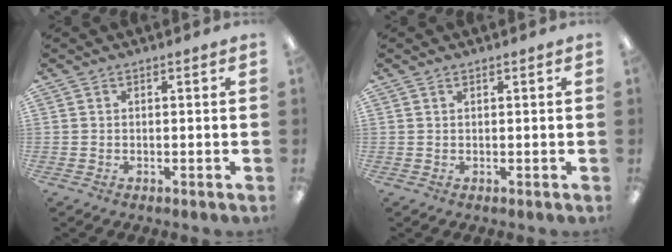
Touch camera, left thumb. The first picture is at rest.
{"total": 0.6, "force": [0.4, 0.2, 0.3], "torque": [-0.007, 0.001, 0.007]}